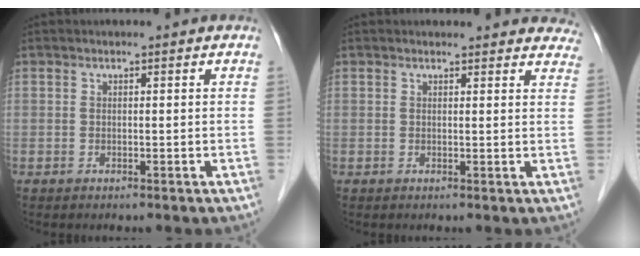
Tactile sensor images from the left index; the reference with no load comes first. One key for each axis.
{"total": 10.9, "fx": 10.3, "fy": 3.0, "fz": 1.8, "tx": 0.017, "ty": -0.004, "tz": 0.086}